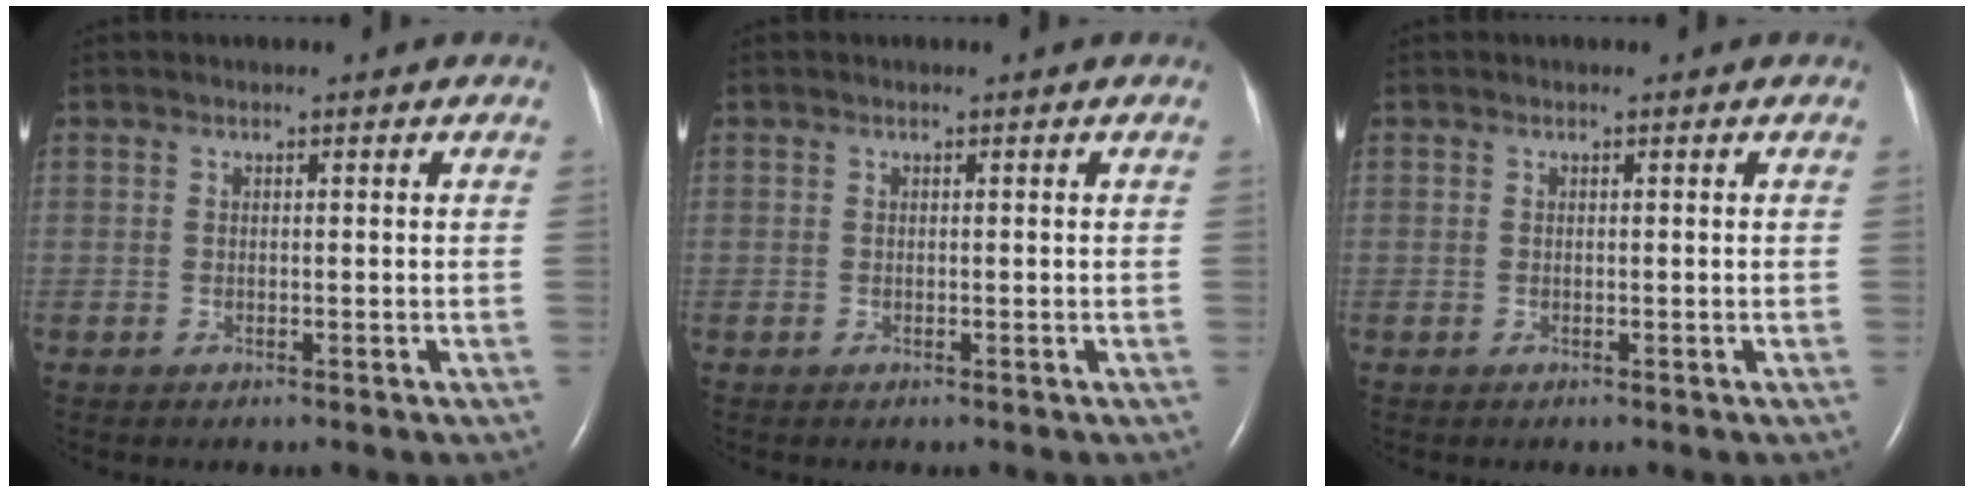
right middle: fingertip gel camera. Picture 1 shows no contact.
{"total": 0.0}
{"total": 0.0}